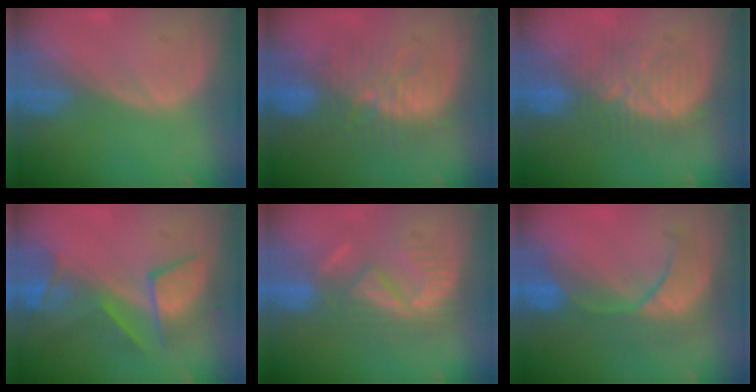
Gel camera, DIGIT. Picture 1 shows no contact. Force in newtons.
{"total": 10.1, "press": 9.5, "slide": 3.4}
{"total": 8.7, "press": 8.5, "slide": 1.8}
{"total": 7.9, "press": 7.8, "slide": 1.4}
{"total": 9.1, "press": 8.0, "slide": 4.3}
{"total": 8.7, "press": 8.5, "slide": 2.1}